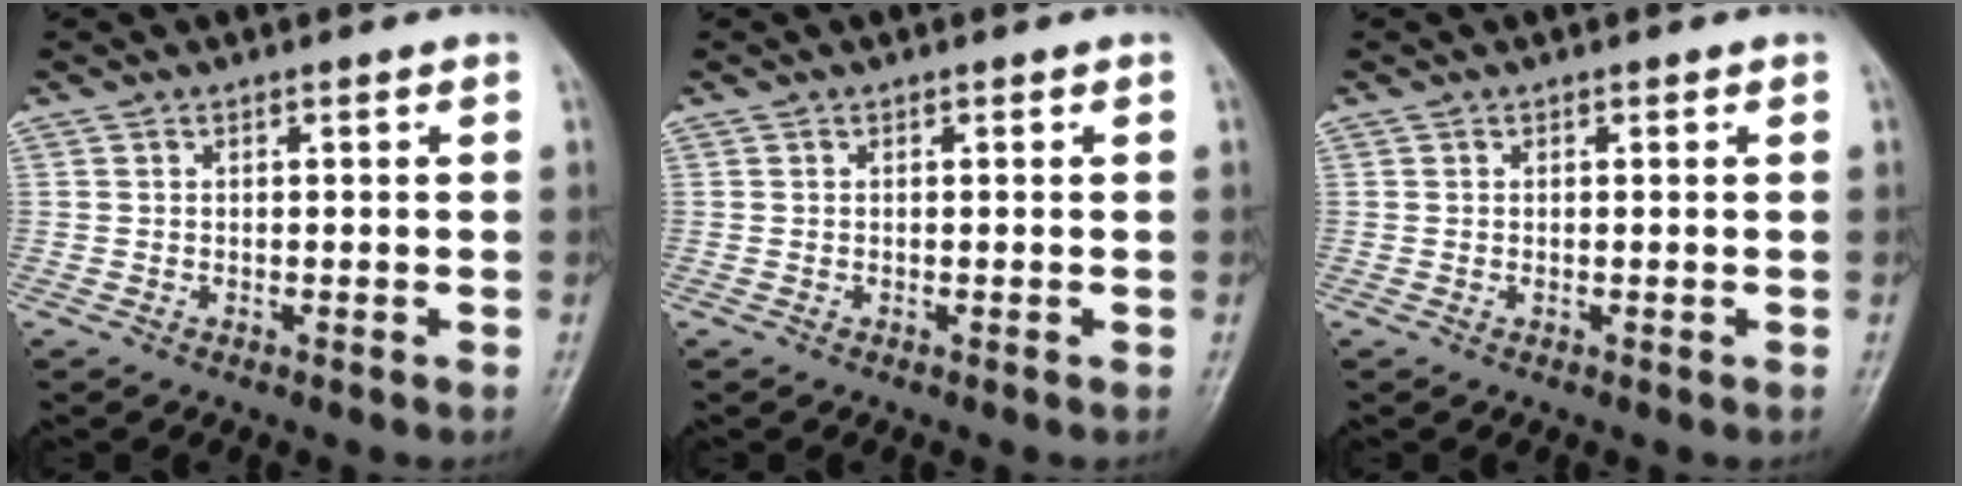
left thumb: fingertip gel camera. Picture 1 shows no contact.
{"total": 0.0}
{"total": 0.0}